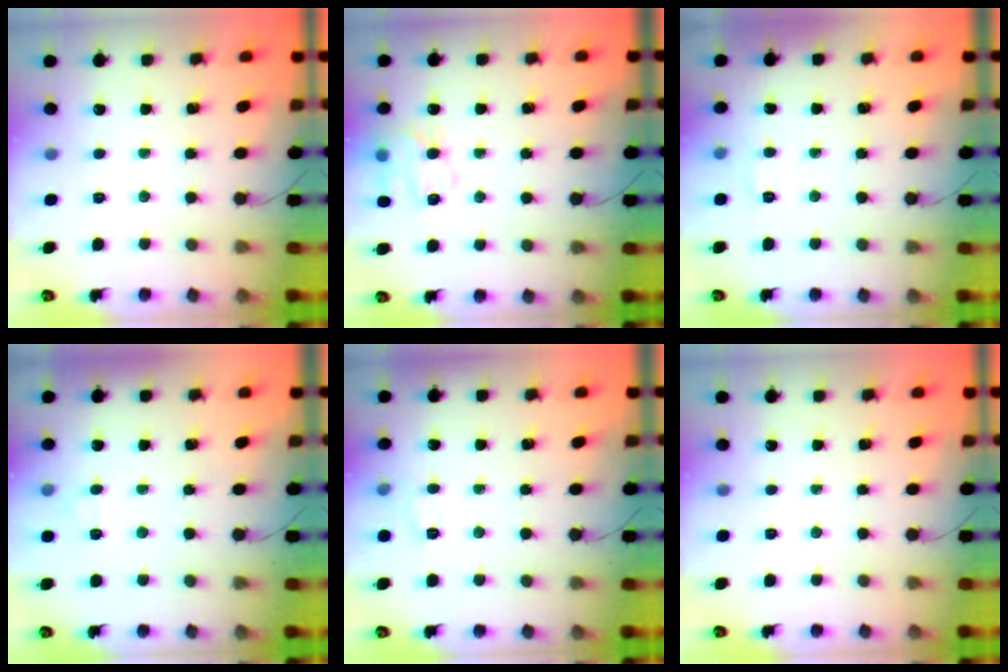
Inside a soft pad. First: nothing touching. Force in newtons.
{"total": 13.5, "press": 13.3, "slide": 1.7}
{"total": 4.9, "press": 4.7, "slide": 1.2}
{"total": 5.4, "press": 5.2, "slide": 1.4}
{"total": 6.6, "press": 6.5, "slide": 1.3}
{"total": 0.0}